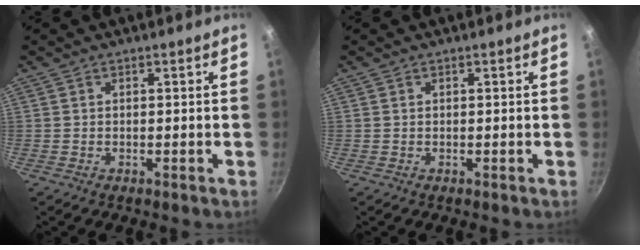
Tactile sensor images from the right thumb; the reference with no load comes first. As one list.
[{"total": 0.0}]